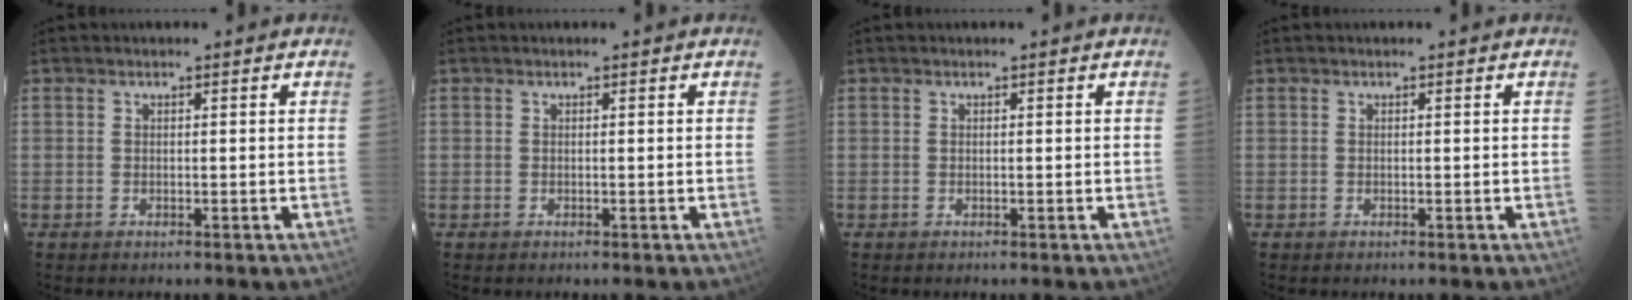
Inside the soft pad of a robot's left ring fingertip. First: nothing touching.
{"total": 0.0}
{"total": 0.0}
{"total": 0.0}